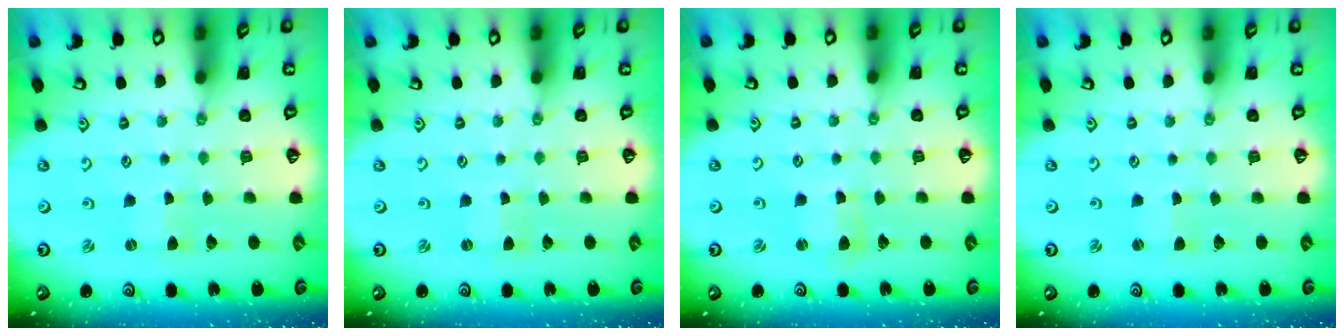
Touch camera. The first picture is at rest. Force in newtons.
{"total": 0.0}
{"total": 2.4, "press": 2.4, "slide": 0.2}
{"total": 0.0}